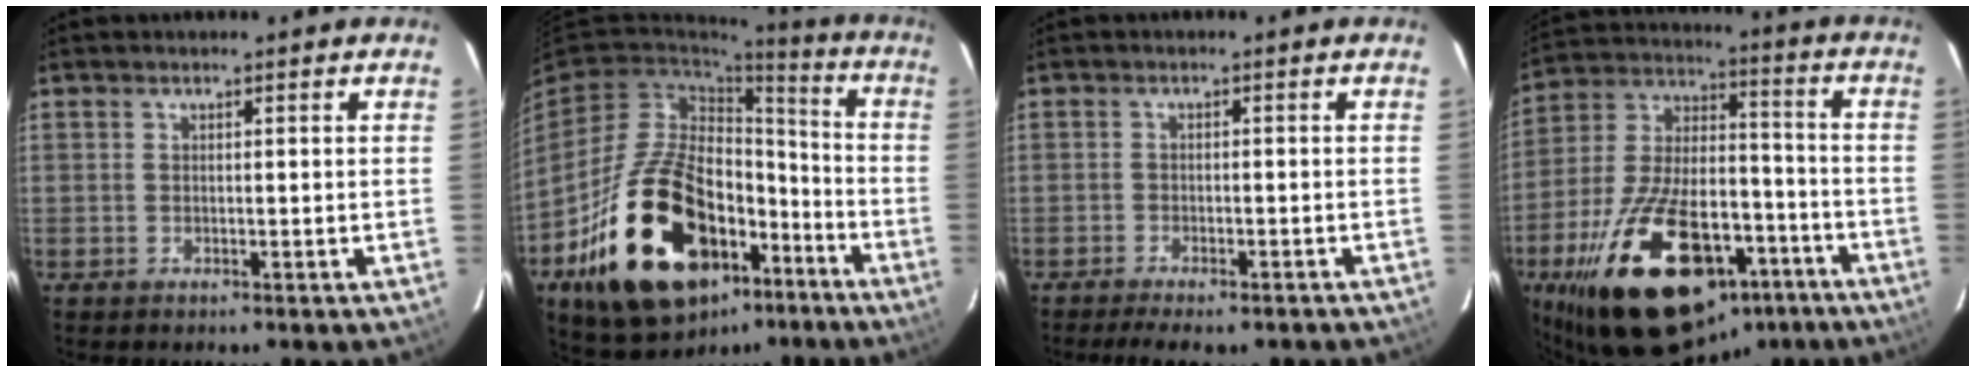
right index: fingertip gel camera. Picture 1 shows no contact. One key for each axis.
{"total": 27.9, "fx": -13.1, "fy": 15.7, "fz": 19.1, "tx": -0.359, "ty": 0.007, "tz": -0.195}
{"total": 7.9, "fx": -6.4, "fy": 2.1, "fz": 4.0, "tx": -0.090, "ty": -0.019, "tz": -0.090}
{"total": 29.3, "fx": -16.5, "fy": 14.5, "fz": 19.4, "tx": -0.356, "ty": 0.005, "tz": -0.245}